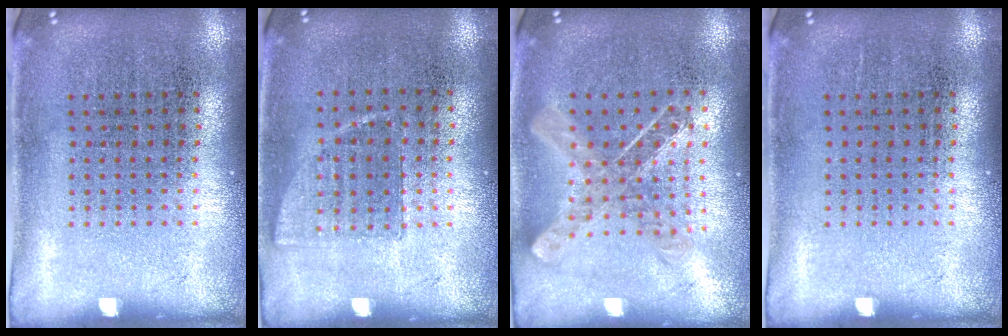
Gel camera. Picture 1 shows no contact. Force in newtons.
{"total": 0.7, "press": 0.6, "slide": 0.3}
{"total": 1.0, "press": 1.0, "slide": 0.1}
{"total": 0.0}